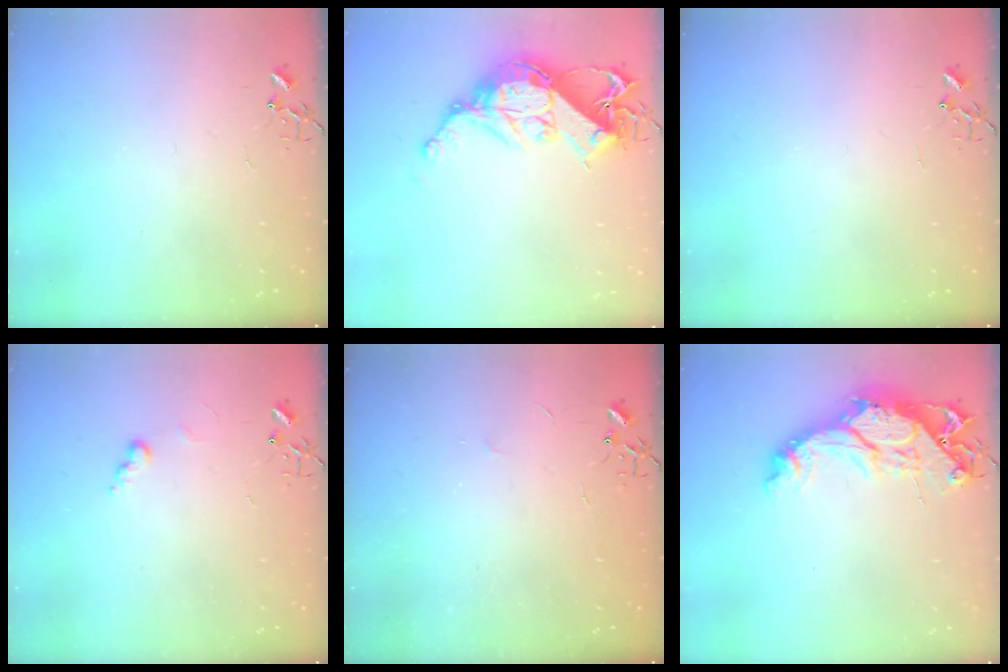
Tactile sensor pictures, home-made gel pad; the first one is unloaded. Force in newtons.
{"total": 15.8, "press": 15.7, "slide": 1.2}
{"total": 0.0}
{"total": 5.4, "press": 5.4, "slide": 0.7}
{"total": 2.1, "press": 2.1, "slide": 0.4}
{"total": 15.7, "press": 15.7, "slide": 1.2}